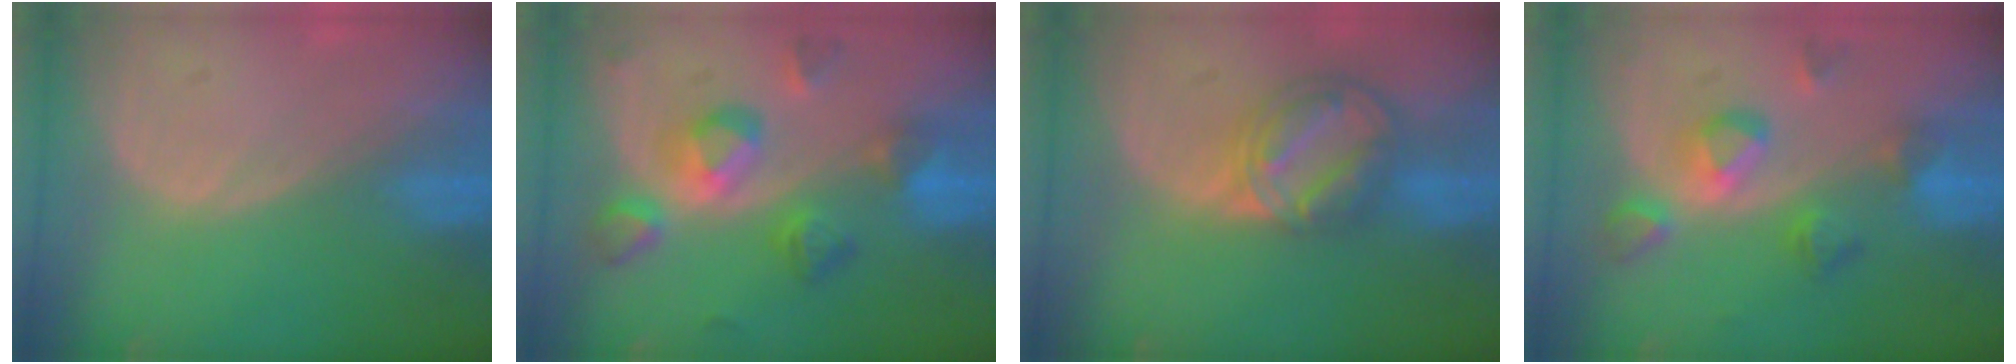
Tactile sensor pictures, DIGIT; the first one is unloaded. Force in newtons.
{"total": 8.4, "press": 8.4, "slide": 0.3}
{"total": 8.1, "press": 6.9, "slide": 4.4}
{"total": 6.6, "press": 6.6, "slide": 0.7}